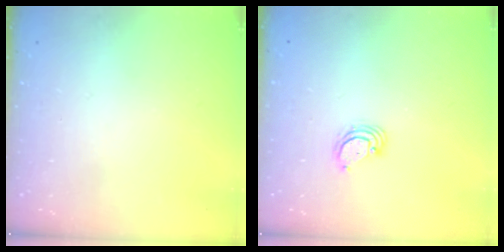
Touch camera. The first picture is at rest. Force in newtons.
{"total": 3.0, "press": 3.0, "slide": 0.2}